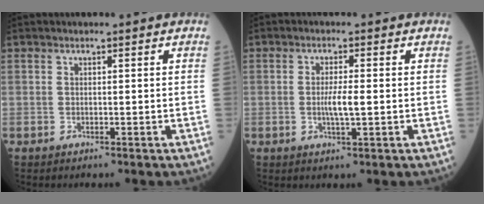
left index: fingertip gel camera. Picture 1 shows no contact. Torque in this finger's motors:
{"motor_torque": [0.67, 0.09, 0.10, 0.04]}